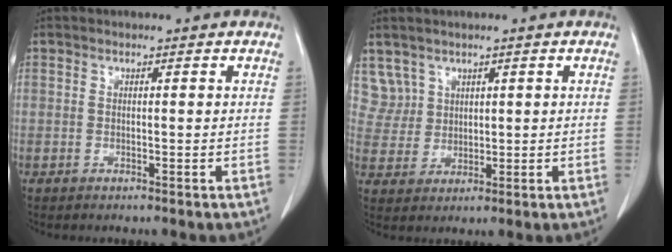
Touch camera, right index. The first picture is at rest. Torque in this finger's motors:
{"motor_torque": [-0.47, 0.39, -0.13, -0.04]}